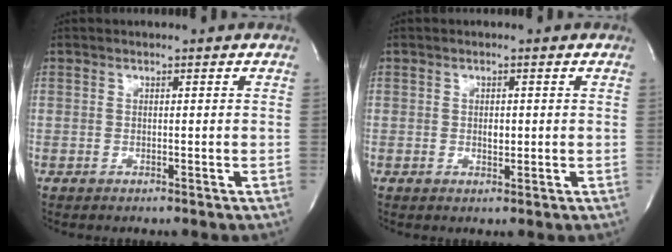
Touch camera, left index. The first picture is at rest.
{"total": 1.5, "force": [0.1, 0.9, 1.2], "torque": [-0.020, -0.001, 0.002]}